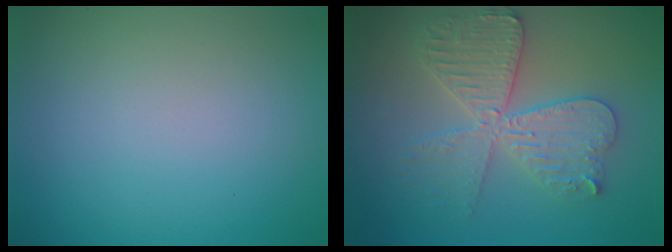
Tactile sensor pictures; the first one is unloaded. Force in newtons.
{"total": 5.5, "press": 5.5, "slide": 0.8}